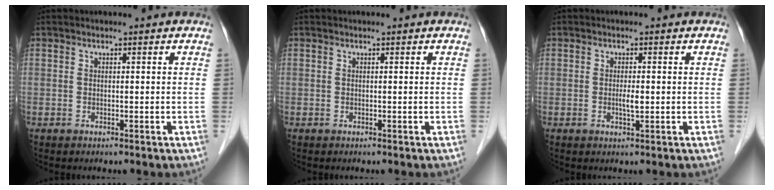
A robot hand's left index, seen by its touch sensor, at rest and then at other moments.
{"total": 0.0}
{"total": 1.7, "force": [-0.2, 0.3, 1.7], "torque": [-0.033, 0.000, -0.003]}